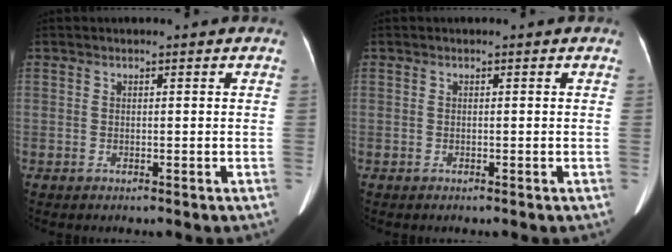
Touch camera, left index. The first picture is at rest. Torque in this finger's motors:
{"motor_torque": [0.00, 0.00, 0.00, 0.00]}